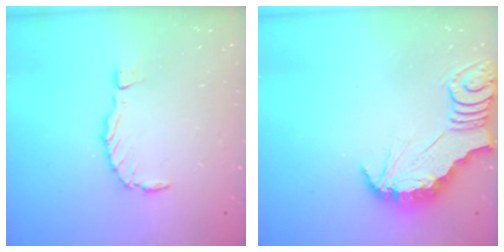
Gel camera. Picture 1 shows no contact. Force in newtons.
{"total": 2.8, "press": 2.7, "slide": 0.3}